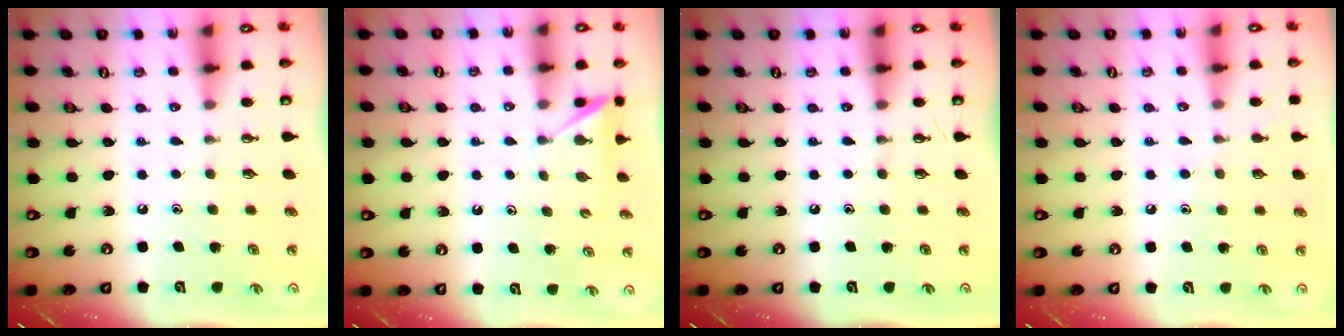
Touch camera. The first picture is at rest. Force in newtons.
{"total": 3.0, "press": 3.0, "slide": 0.4}
{"total": 0.0}
{"total": 7.0, "press": 7.0, "slide": 0.7}